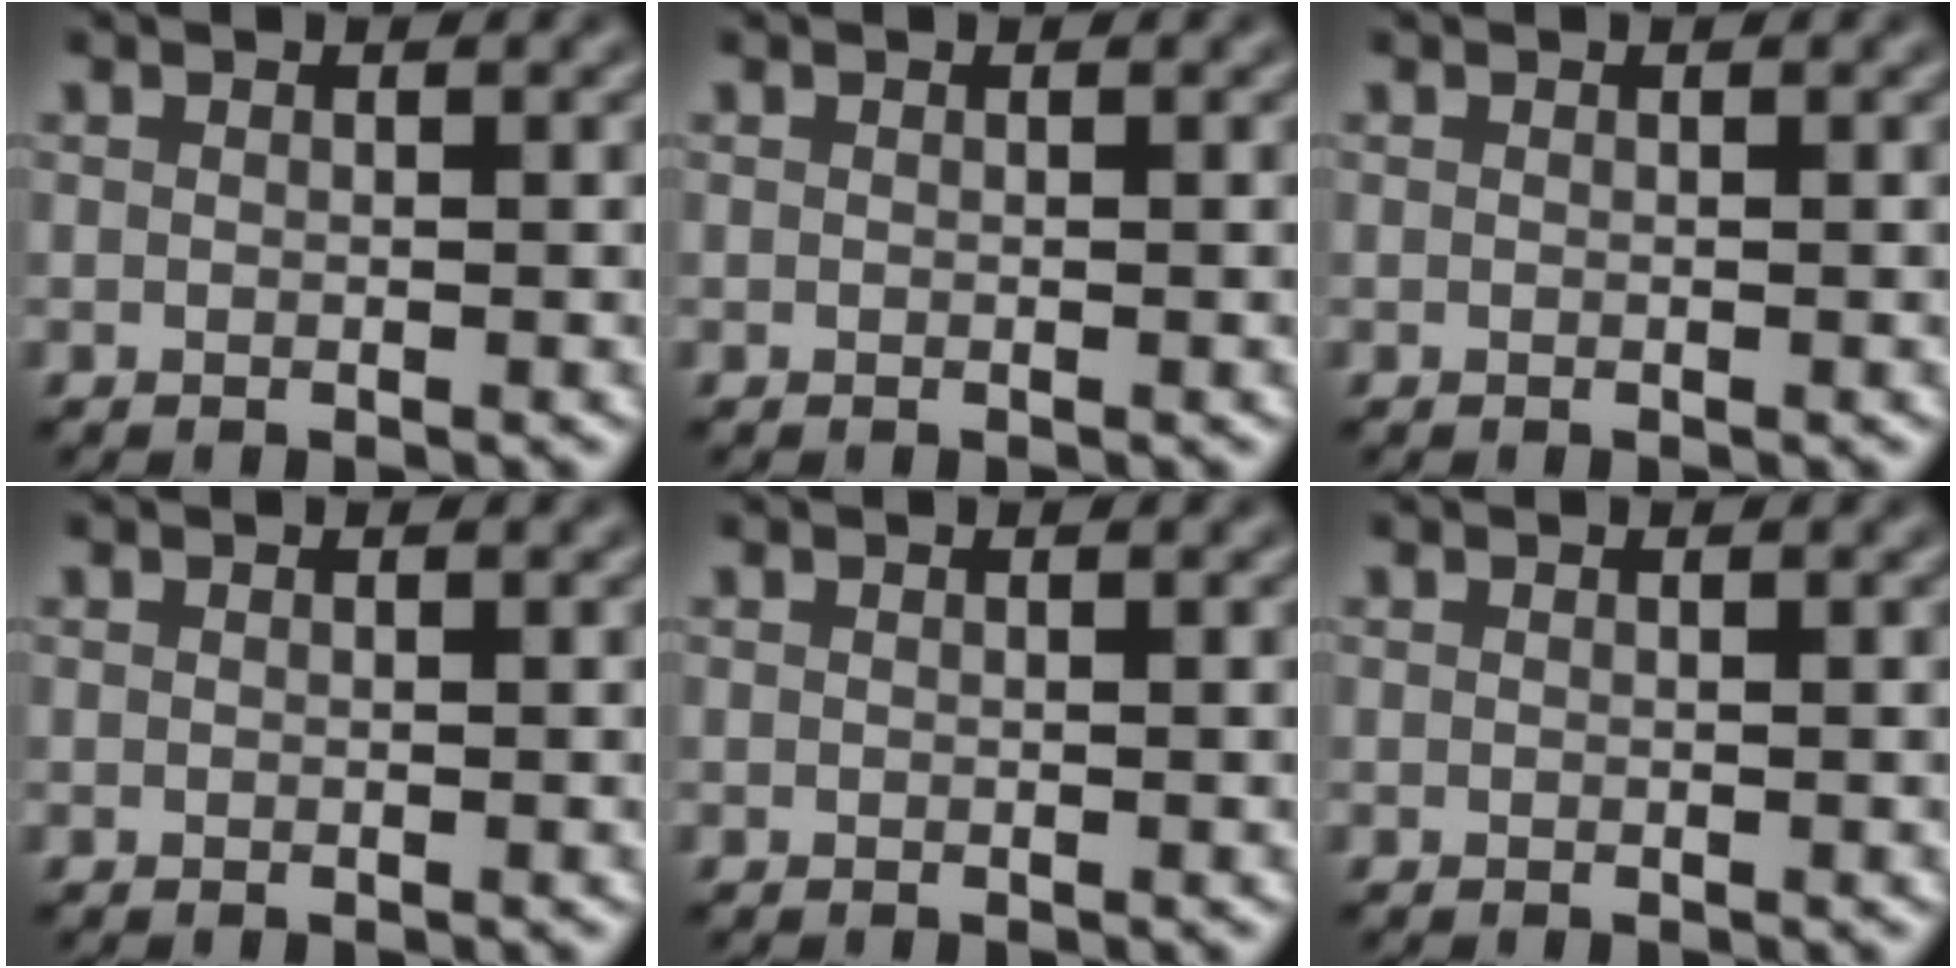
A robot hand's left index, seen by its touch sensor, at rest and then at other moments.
{"total": 0.0}
{"total": 0.0}
{"total": 0.0}
{"total": 0.0}
{"total": 0.0}